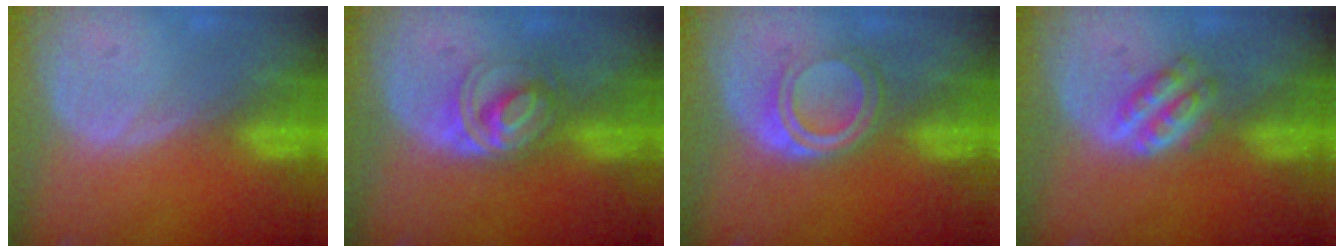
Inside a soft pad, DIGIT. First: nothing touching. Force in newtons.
{"total": 5.6, "press": 5.3, "slide": 1.7}
{"total": 4.7, "press": 4.3, "slide": 2.1}
{"total": 4.3, "press": 4.1, "slide": 1.2}